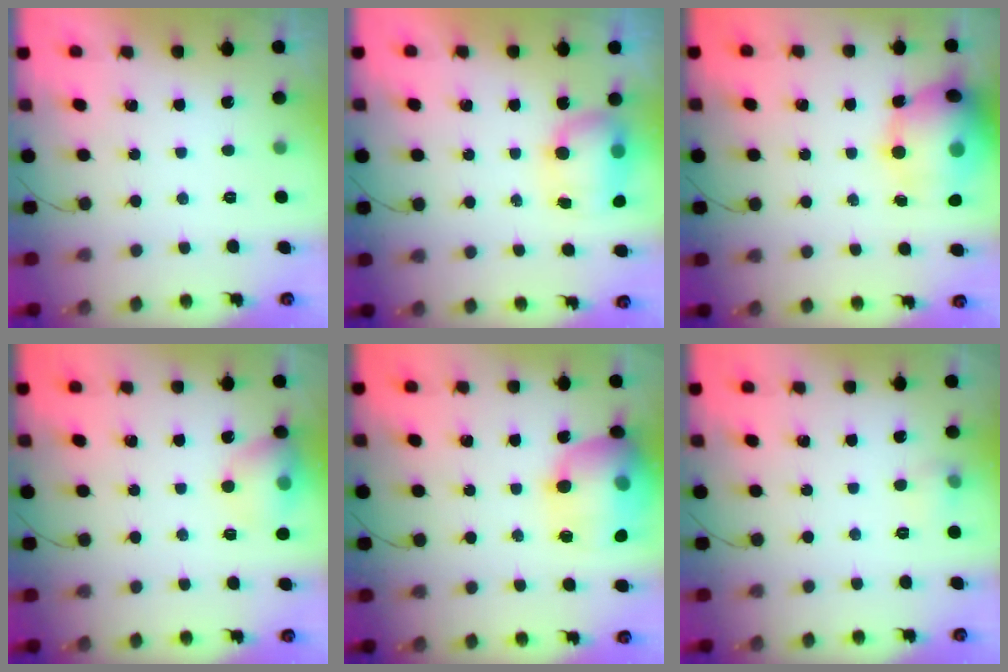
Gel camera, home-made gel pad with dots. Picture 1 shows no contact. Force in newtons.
{"total": 7.8, "press": 7.6, "slide": 1.8}
{"total": 18.6, "press": 18.2, "slide": 3.8}
{"total": 10.4, "press": 10.2, "slide": 1.6}
{"total": 19.9, "press": 19.8, "slide": 2.1}
{"total": 5.8, "press": 5.6, "slide": 1.6}